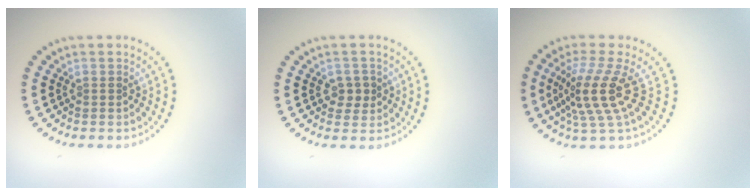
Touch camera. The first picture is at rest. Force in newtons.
{"total": 1.9, "press": 1.8, "slide": 0.6}
{"total": 4.5, "press": 3.2, "slide": 3.2}